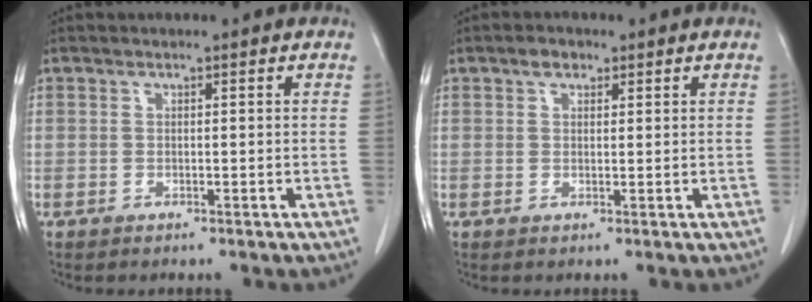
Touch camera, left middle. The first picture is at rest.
{"total": 1.9, "force": [1.2, 1.1, 0.9], "torque": [-0.017, 0.006, 0.018]}